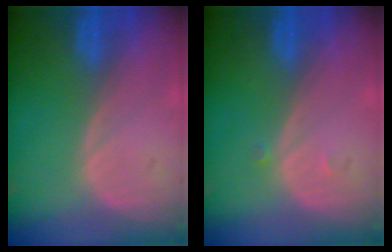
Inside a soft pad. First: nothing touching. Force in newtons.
{"total": 0.7, "press": 0.5, "slide": 0.5}